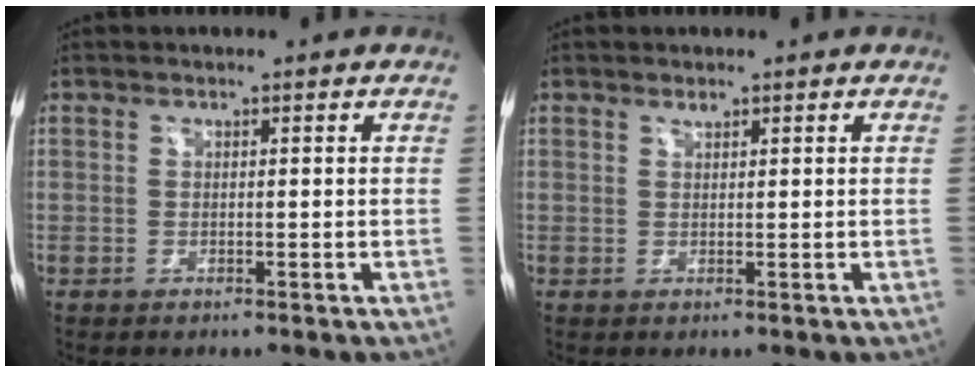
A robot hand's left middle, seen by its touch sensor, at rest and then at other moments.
{"total": 0.6, "force": [0.5, 0.1, 0.2], "torque": [-0.009, -0.002, 0.011]}